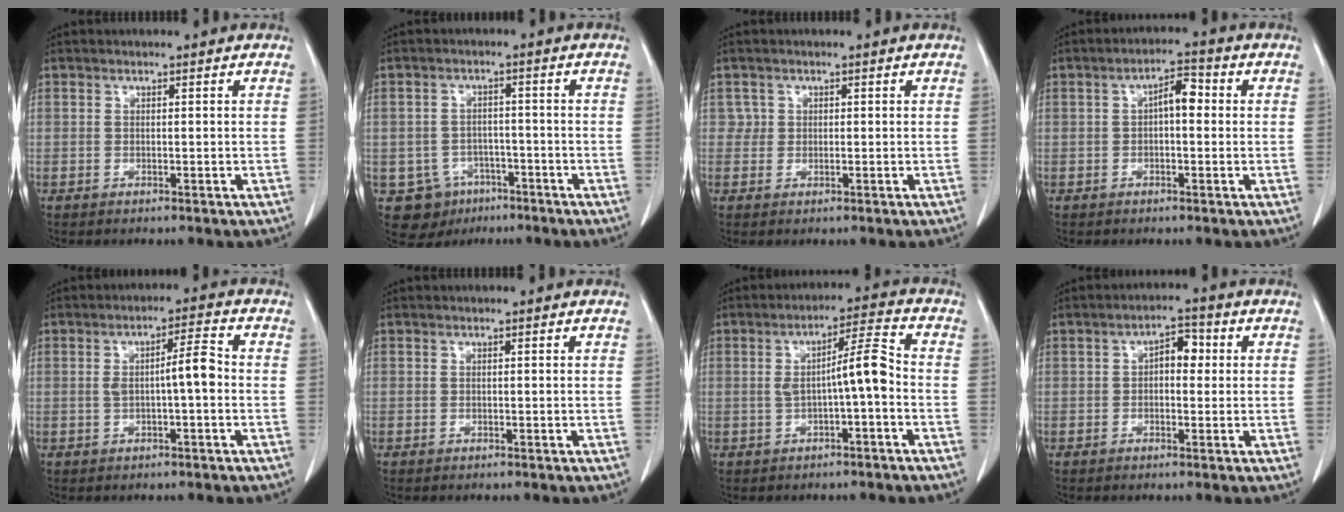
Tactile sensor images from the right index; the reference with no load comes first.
{"total": 7.3, "force": [-3.7, 6.2, 1.0], "torque": [-0.020, 0.009, -0.046]}
{"total": 1.3, "force": [0.4, 1.3, -0.1], "torque": [0.013, 0.005, 0.005]}
{"total": 4.2, "force": [0.4, 1.7, 3.8], "torque": [-0.061, 0.020, 0.004]}
{"total": 5.0, "force": [-0.3, 0.6, 4.9], "torque": [-0.081, 0.017, 0.000]}
{"total": 0.0}
{"total": 6.2, "force": [-0.8, 0.4, 6.2], "torque": [-0.098, 0.023, -0.010]}
{"total": 3.9, "force": [0.4, 2.1, 3.3], "torque": [-0.048, 0.018, 0.003]}